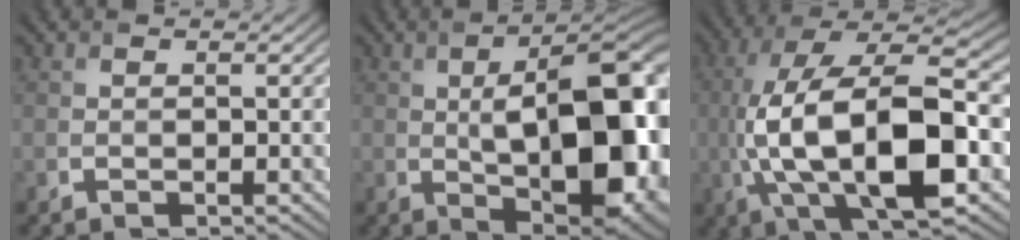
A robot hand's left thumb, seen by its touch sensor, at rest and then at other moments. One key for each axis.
{"total": 17.0, "fx": -0.4, "fy": 7.4, "fz": 15.3, "tx": -0.209, "ty": 0.003, "tz": -0.013}
{"total": 16.3, "fx": -2.4, "fy": 7.1, "fz": 14.5, "tx": -0.286, "ty": 0.016, "tz": -0.048}